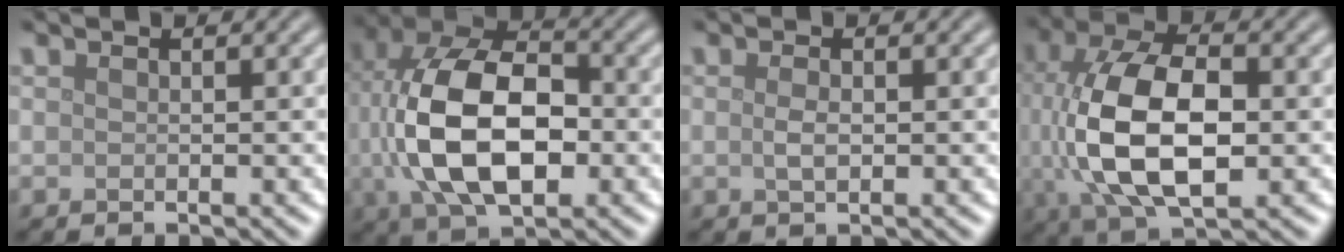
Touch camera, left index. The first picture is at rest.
{"total": 12.0, "force": [-0.9, 6.7, 9.8], "torque": [-0.192, 0.007, -0.020]}
{"total": 1.2, "force": [0.0, 0.5, 1.1], "torque": [-0.025, -0.001, -0.001]}
{"total": 11.1, "force": [-0.4, 5.7, 9.4], "torque": [-0.192, 0.000, -0.007]}